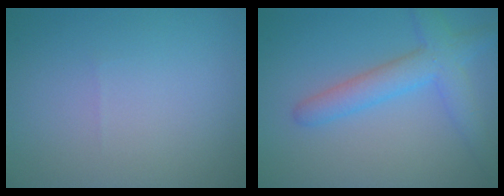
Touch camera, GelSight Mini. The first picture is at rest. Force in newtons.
{"total": 4.3, "press": 4.3, "slide": 0.3}